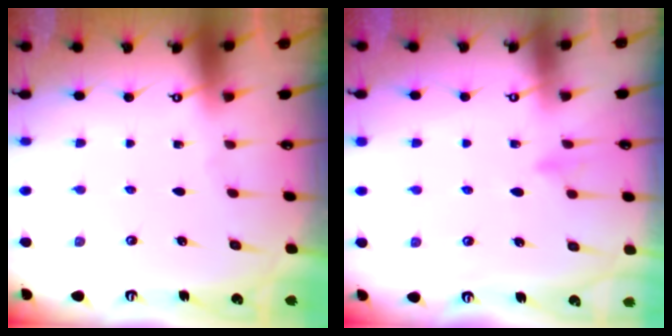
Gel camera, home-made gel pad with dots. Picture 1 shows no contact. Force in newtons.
{"total": 8.7, "press": 8.7, "slide": 0.9}